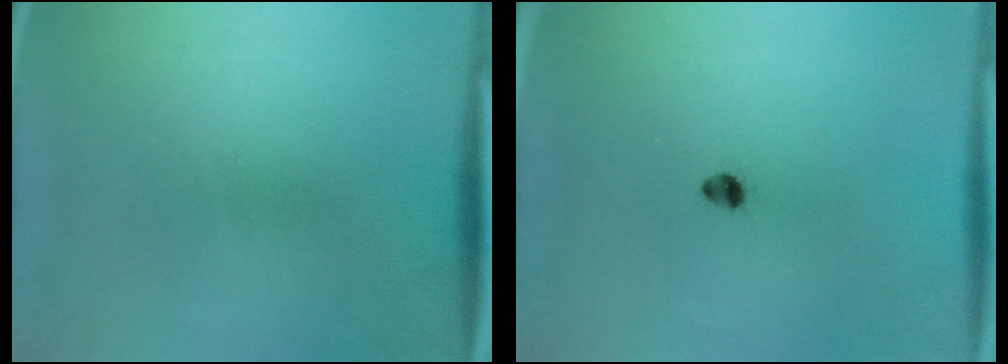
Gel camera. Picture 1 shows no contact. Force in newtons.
{"total": 2.0}